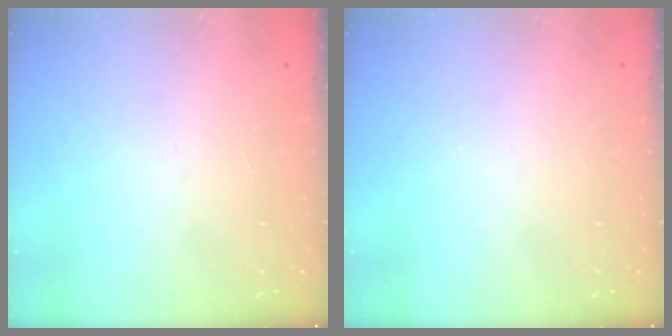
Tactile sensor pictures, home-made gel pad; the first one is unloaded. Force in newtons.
{"total": 0.0}